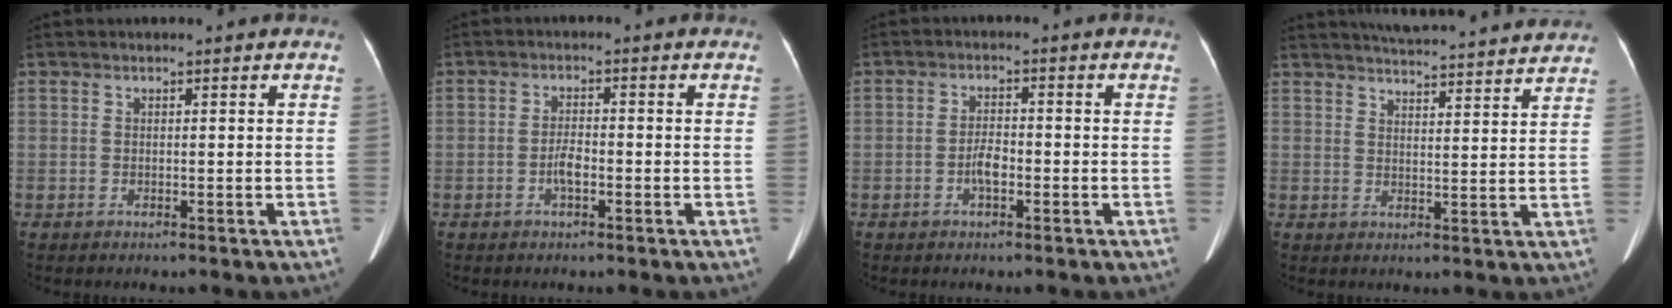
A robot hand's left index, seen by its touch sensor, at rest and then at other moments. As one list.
[{"total": 2.6, "force": [-1.1, 0.8, 2.2], "torque": [-0.042, 0.004, -0.022]}, {"total": 2.9, "force": [-1.2, 1.0, 2.4], "torque": [-0.045, 0.006, -0.024]}, {"total": 17.8, "force": [16.8, 1.4, 5.8], "torque": [-0.081, 0.007, 0.211]}]